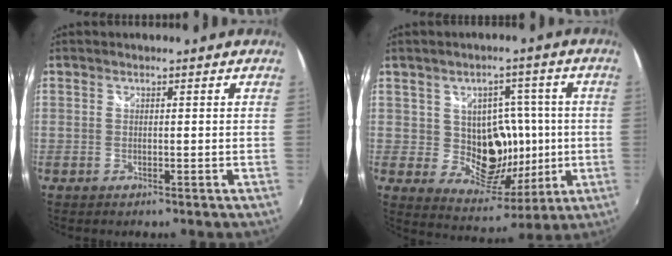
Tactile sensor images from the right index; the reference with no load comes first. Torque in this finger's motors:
{"motor_torque": [-0.37, 1.29, 0.50, 0.05]}